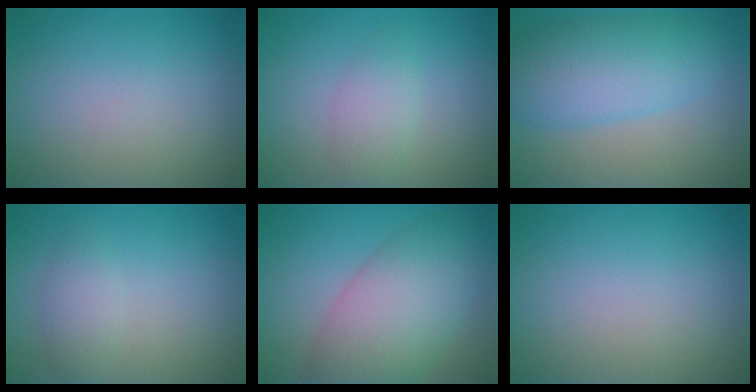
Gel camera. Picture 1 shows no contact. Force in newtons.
{"total": 2.2, "press": 2.2, "slide": 0.1}
{"total": 7.0, "press": 7.0, "slide": 0.3}
{"total": 1.8, "press": 1.8, "slide": 0.1}
{"total": 8.0, "press": 8.0, "slide": 0.5}
{"total": 0.0}